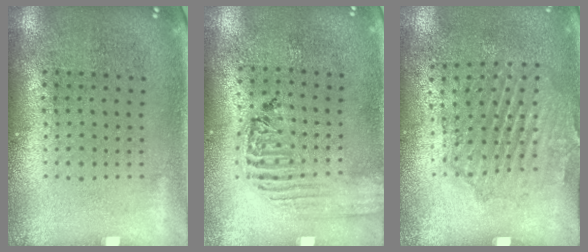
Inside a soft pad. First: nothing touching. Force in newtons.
{"total": 1.6, "press": 1.6, "slide": 0.4}
{"total": 1.6, "press": 1.4, "slide": 0.8}